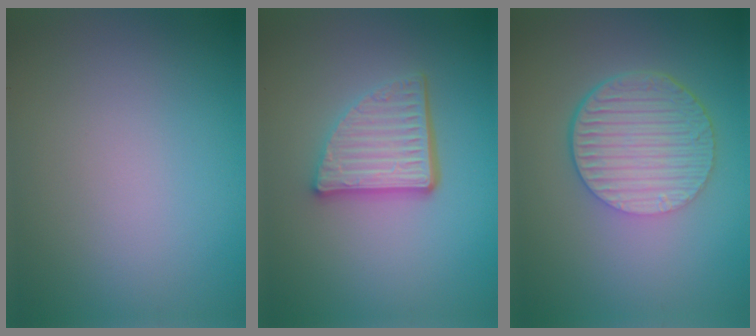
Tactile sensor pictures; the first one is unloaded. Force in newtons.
{"total": 4.7, "press": 3.4, "slide": 3.2}
{"total": 6.6, "press": 4.4, "slide": 4.9}